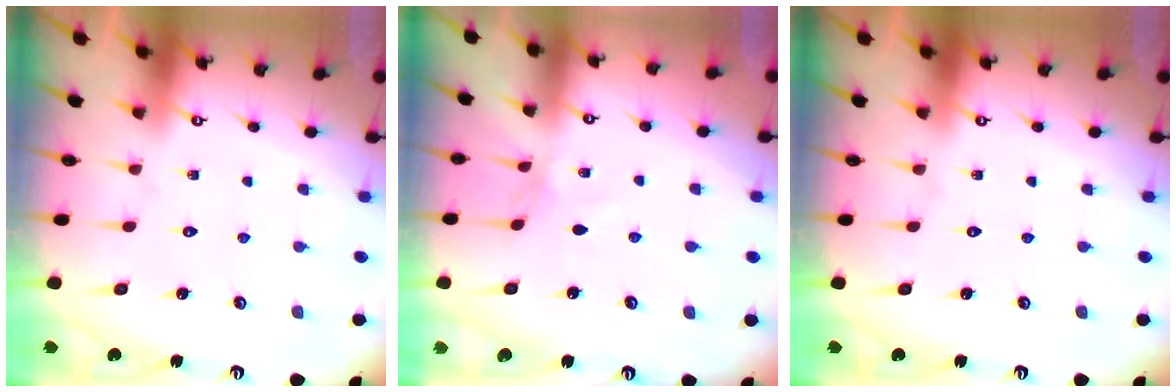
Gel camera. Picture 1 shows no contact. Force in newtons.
{"total": 2.7, "press": 2.7, "slide": 0.4}
{"total": 0.0}